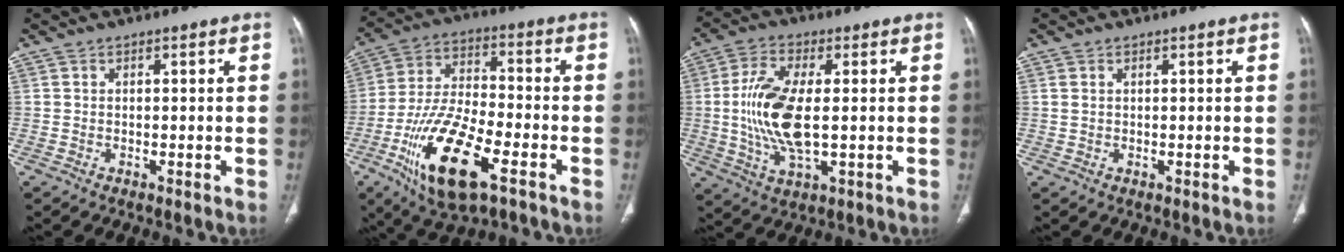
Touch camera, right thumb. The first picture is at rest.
{"total": 18.7, "force": [-8.6, 7.2, 15.0], "torque": [-0.291, 0.024, -0.149]}
{"total": 13.1, "force": [0.0, 5.3, 11.9], "torque": [-0.257, -0.007, 0.001]}
{"total": 1.0, "force": [0.4, 0.6, 0.7], "torque": [-0.023, 0.009, 0.015]}